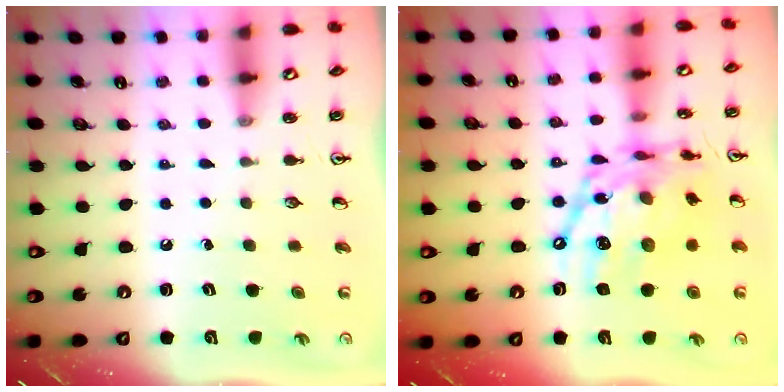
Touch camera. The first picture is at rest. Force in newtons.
{"total": 18.2, "press": 18.1, "slide": 1.4}